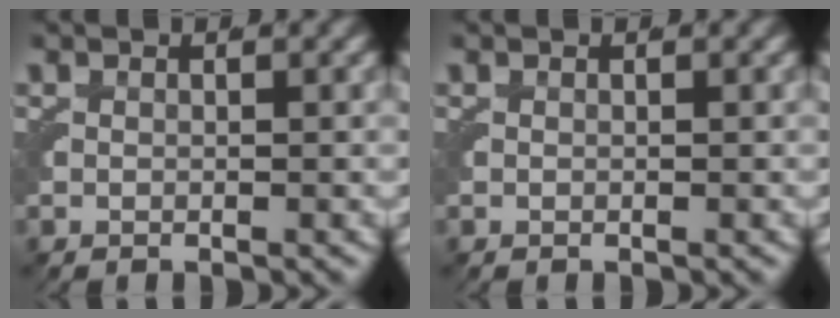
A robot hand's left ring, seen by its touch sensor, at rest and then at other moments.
{"total": 0.0}